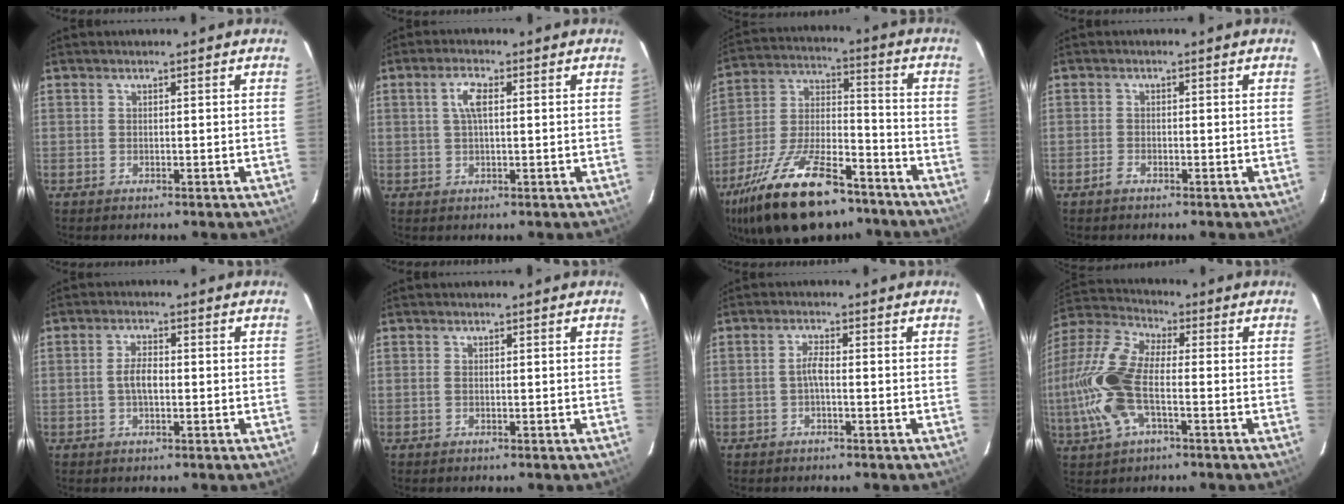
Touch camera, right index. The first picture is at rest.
{"total": 3.6, "force": [0.8, 1.2, 3.3], "torque": [-0.067, 0.008, 0.017]}
{"total": 24.7, "force": [-16.6, 9.8, 15.4], "torque": [-0.302, -0.013, -0.269]}
{"total": 1.5, "force": [-1.1, 0.6, 0.7], "torque": [-0.018, 0.000, -0.024]}
{"total": 3.3, "force": [-0.5, 1.4, 3.0], "torque": [-0.061, 0.006, -0.007]}
{"total": 0.5, "force": [0.0, 0.2, 0.5], "torque": [-0.013, 0.000, -0.002]}
{"total": 2.0, "force": [-0.7, 0.3, 1.8], "torque": [-0.038, 0.007, -0.015]}
{"total": 16.5, "force": [-2.8, 7.4, 14.4], "torque": [-0.322, 0.006, -0.063]}